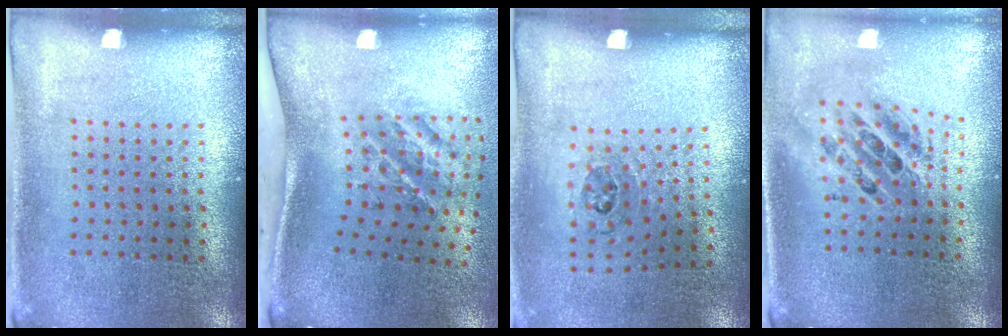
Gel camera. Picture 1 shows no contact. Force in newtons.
{"total": 2.2, "press": 1.2, "slide": 1.8}
{"total": 1.1, "press": 0.7, "slide": 0.8}
{"total": 2.0, "press": 1.5, "slide": 1.3}